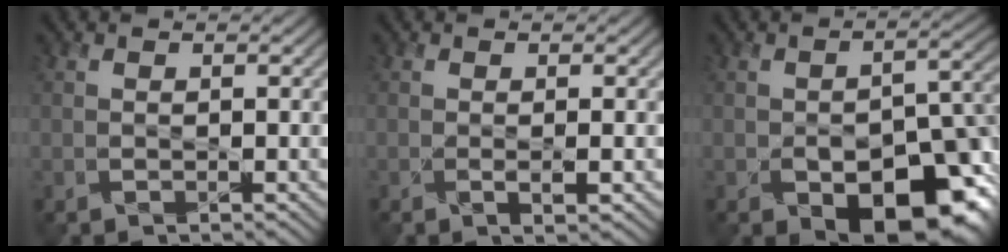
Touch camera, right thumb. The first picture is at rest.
{"total": 1.2, "force": [-0.3, 0.0, 1.2], "torque": [-0.023, -0.001, -0.007]}
{"total": 14.2, "force": [-6.5, 7.7, 9.9], "torque": [-0.118, -0.029, -0.094]}